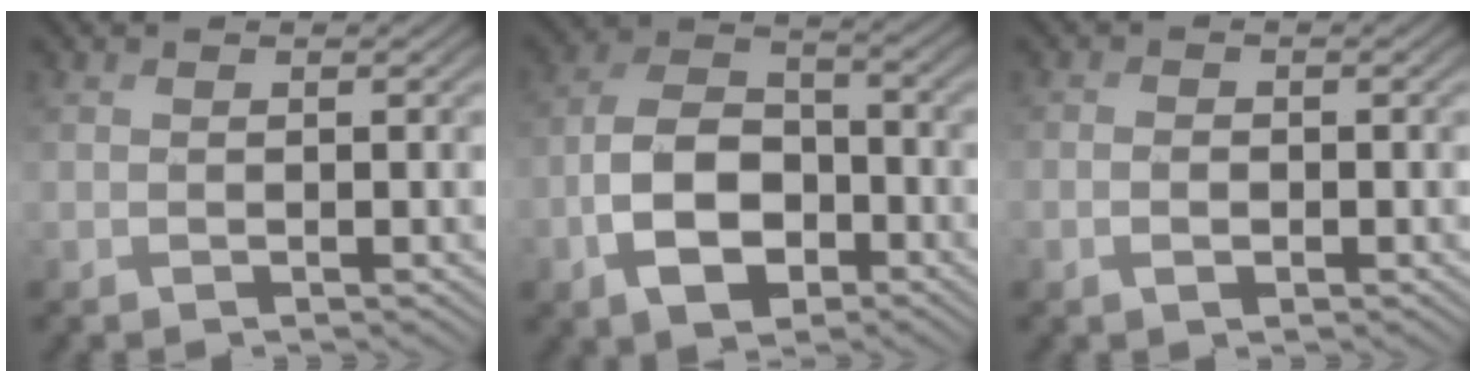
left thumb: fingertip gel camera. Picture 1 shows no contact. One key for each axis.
{"total": 8.8, "fx": -4.3, "fy": 5.5, "fz": 5.5, "tx": -0.112, "ty": 0.001, "tz": -0.081}
{"total": 1.3, "fx": -1.2, "fy": 0.4, "fz": 0.2, "tx": -0.005, "ty": -0.001, "tz": -0.014}